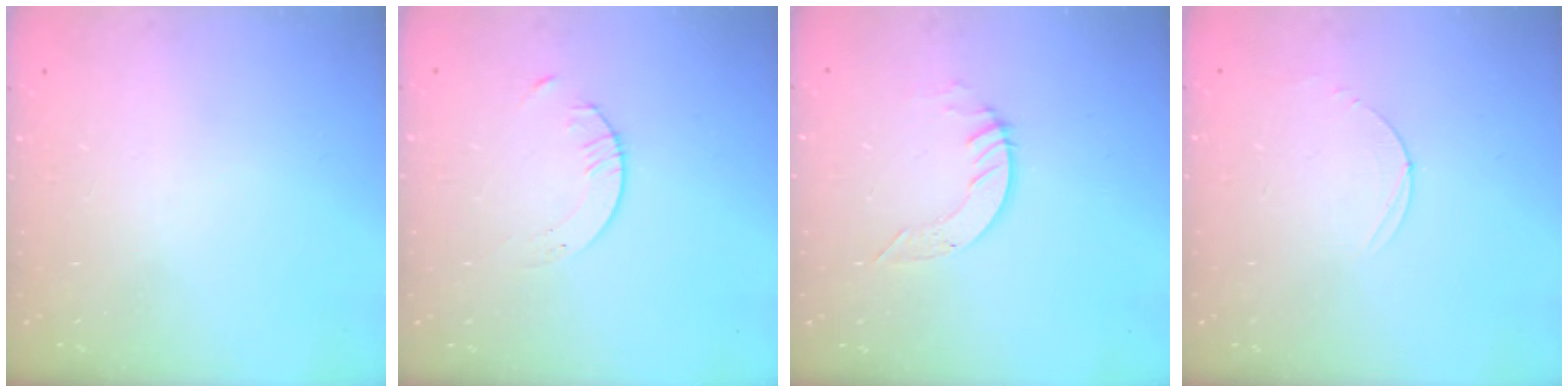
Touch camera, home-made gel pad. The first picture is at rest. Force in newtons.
{"total": 1.7, "press": 1.7, "slide": 0.2}
{"total": 4.0, "press": 4.0, "slide": 0.2}
{"total": 2.8, "press": 2.8, "slide": 0.3}